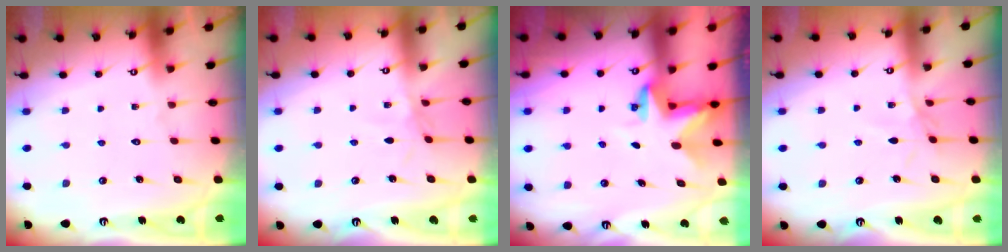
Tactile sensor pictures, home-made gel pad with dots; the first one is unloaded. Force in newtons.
{"total": 2.0, "press": 2.0, "slide": 0.3}
{"total": 2.8, "press": 2.8, "slide": 0.2}
{"total": 2.3, "press": 2.3, "slide": 0.5}